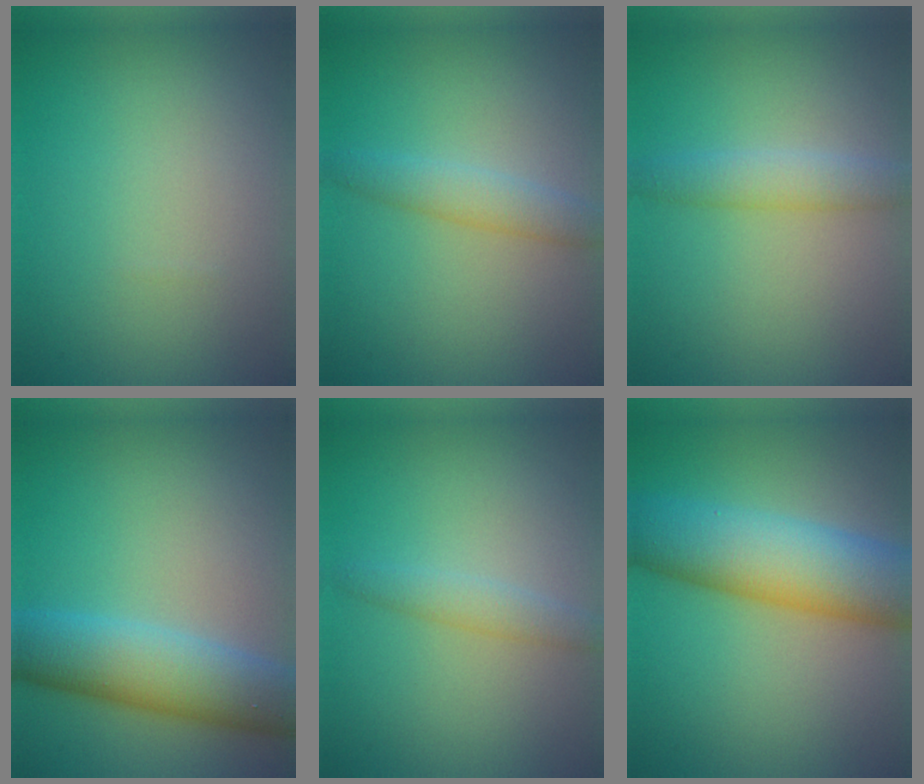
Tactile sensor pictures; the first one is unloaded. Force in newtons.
{"total": 2.5, "press": 2.5, "slide": 0.1}
{"total": 2.8, "press": 2.8, "slide": 0.1}
{"total": 7.0, "press": 7.0, "slide": 0.1}
{"total": 1.7, "press": 1.7, "slide": 0.0}
{"total": 9.9, "press": 9.9, "slide": 0.3}